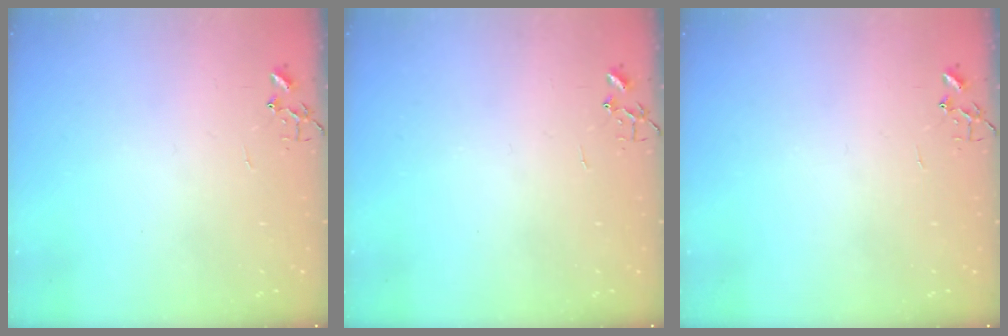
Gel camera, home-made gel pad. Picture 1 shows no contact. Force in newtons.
{"total": 0.0}
{"total": 0.0}